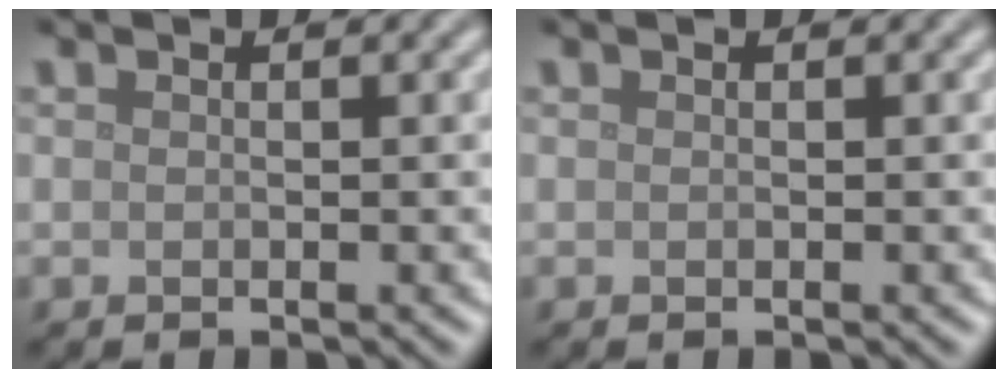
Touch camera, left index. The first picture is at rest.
{"total": 0.0}